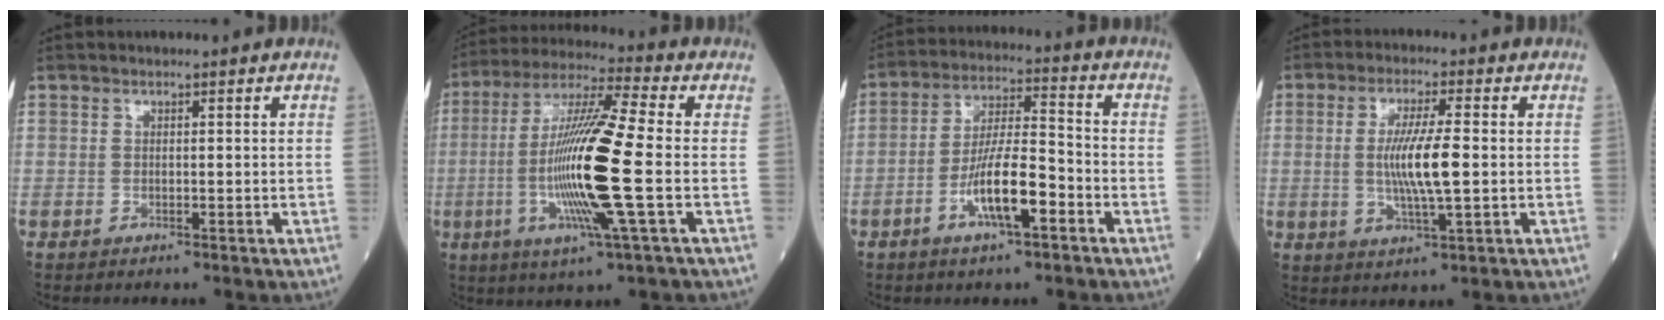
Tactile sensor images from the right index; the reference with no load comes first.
{"total": 16.6, "force": [-2.7, -0.2, 16.3], "torque": [-0.330, -0.010, -0.058]}
{"total": 9.8, "force": [-4.1, 1.8, 8.7], "torque": [-0.168, 0.003, -0.072]}
{"total": 8.1, "force": [-0.1, 0.6, 8.1], "torque": [-0.157, -0.006, -0.003]}